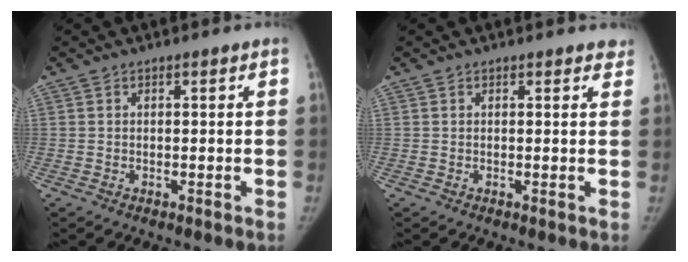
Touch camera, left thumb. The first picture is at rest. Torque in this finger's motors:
{"motor_torque": [1.44, 0.74, 0.49, -0.41, 0.03]}